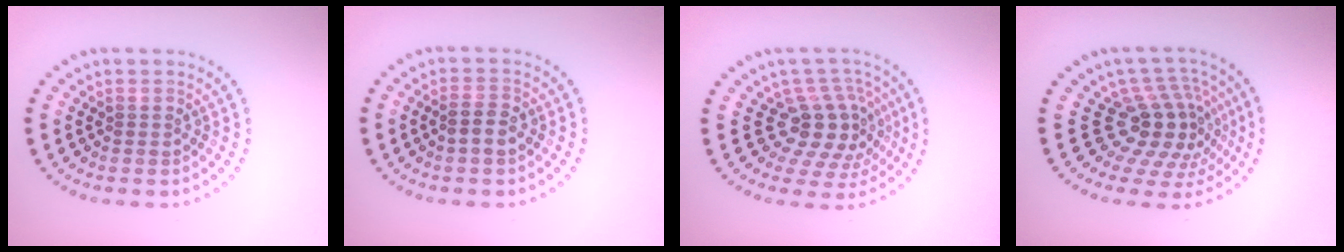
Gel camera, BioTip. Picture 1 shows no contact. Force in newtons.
{"total": 1.8, "press": 1.8, "slide": 0.5}
{"total": 4.6, "press": 3.4, "slide": 3.0}
{"total": 5.0, "press": 3.6, "slide": 3.4}